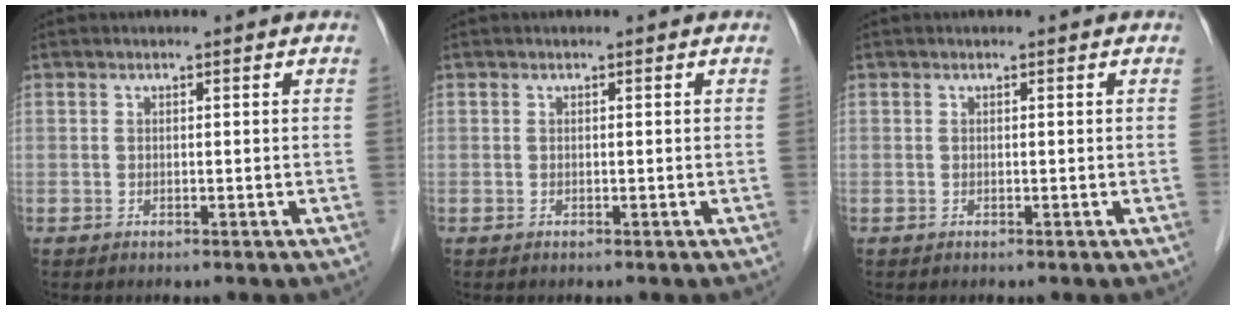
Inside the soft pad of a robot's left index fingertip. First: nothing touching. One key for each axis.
{"total": 0.0}
{"total": 0.0}